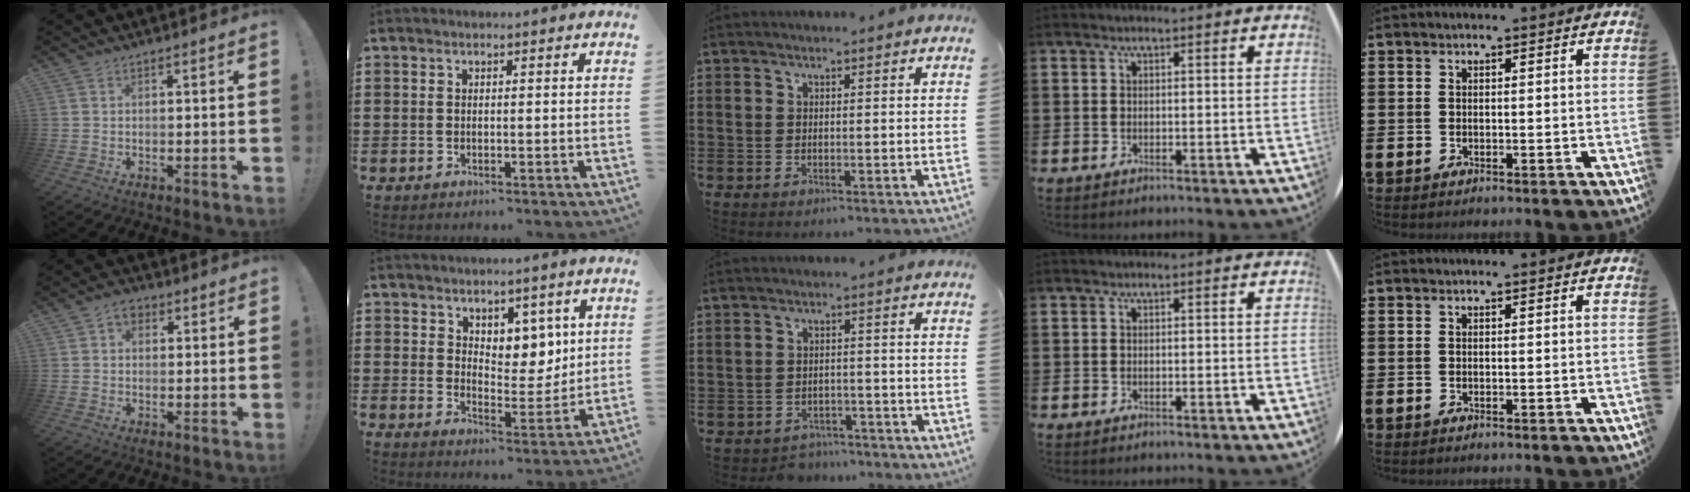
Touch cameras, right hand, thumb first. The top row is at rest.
{"thumb": {"total": 4.3, "force": [1.6, 3.3, 2.3], "torque": [-0.024, -0.002, 0.028]}, "index": {"total": 5.6, "force": [3.8, 3.9, 1.4], "torque": [-0.032, -0.009, 0.068]}, "middle": {"total": 2.6, "force": [-2.5, 0.8, -0.2], "torque": [-0.005, 0.001, -0.055]}}